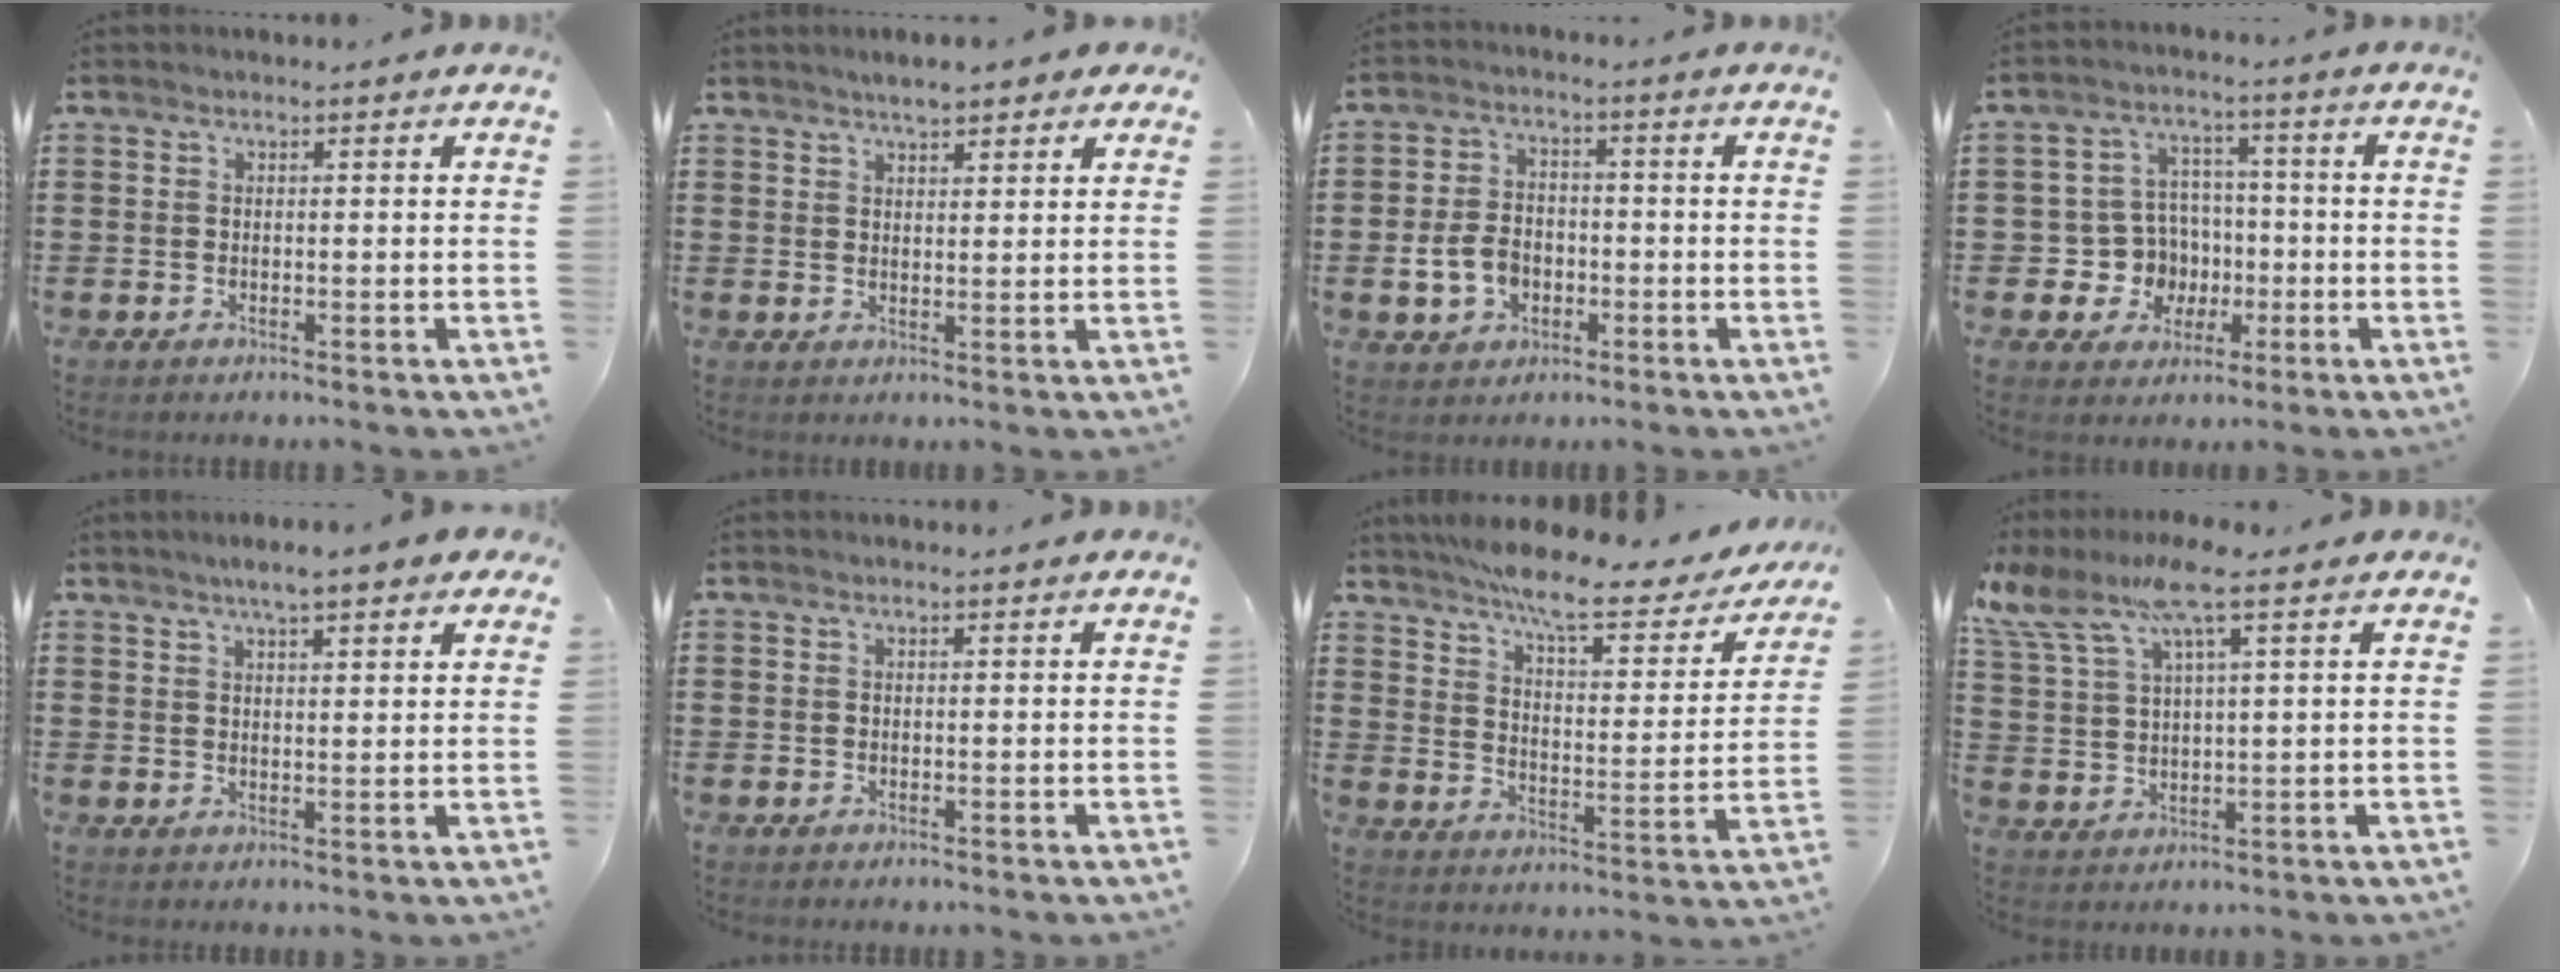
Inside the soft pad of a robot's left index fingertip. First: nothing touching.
{"total": 3.3, "force": [2.8, 0.7, 1.4], "torque": [-0.035, 0.003, 0.051]}
{"total": 5.8, "force": [-1.7, 4.2, 3.7], "torque": [-0.090, 0.003, -0.037]}
{"total": 7.5, "force": [-1.0, 7.1, 2.1], "torque": [-0.065, 0.011, -0.011]}
{"total": 4.0, "force": [3.0, 0.5, 2.6], "torque": [-0.051, 0.004, 0.050]}
{"total": 0.0}
{"total": 9.6, "force": [8.2, 0.5, 4.9], "torque": [-0.109, -0.056, 0.137]}
{"total": 9.3, "force": [6.3, 2.0, 6.5], "torque": [-0.144, -0.013, 0.114]}